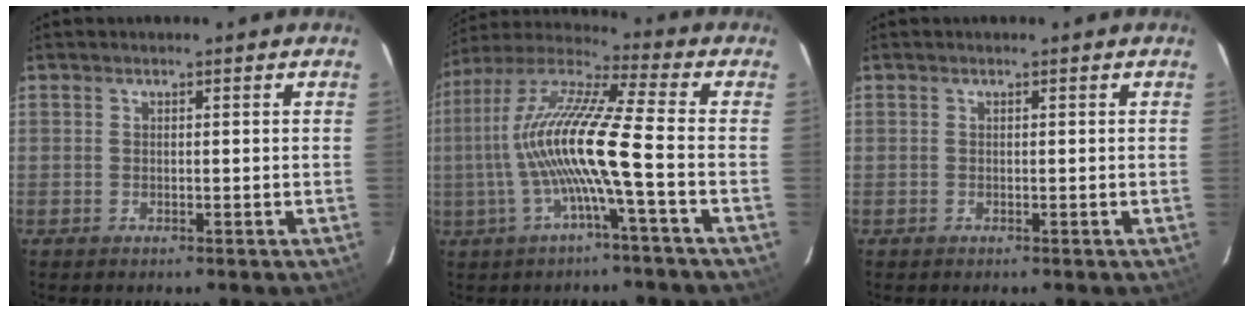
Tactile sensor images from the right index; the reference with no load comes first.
{"total": 14.6, "force": [-3.2, -0.3, 14.3], "torque": [-0.270, 0.002, -0.063]}
{"total": 0.0}